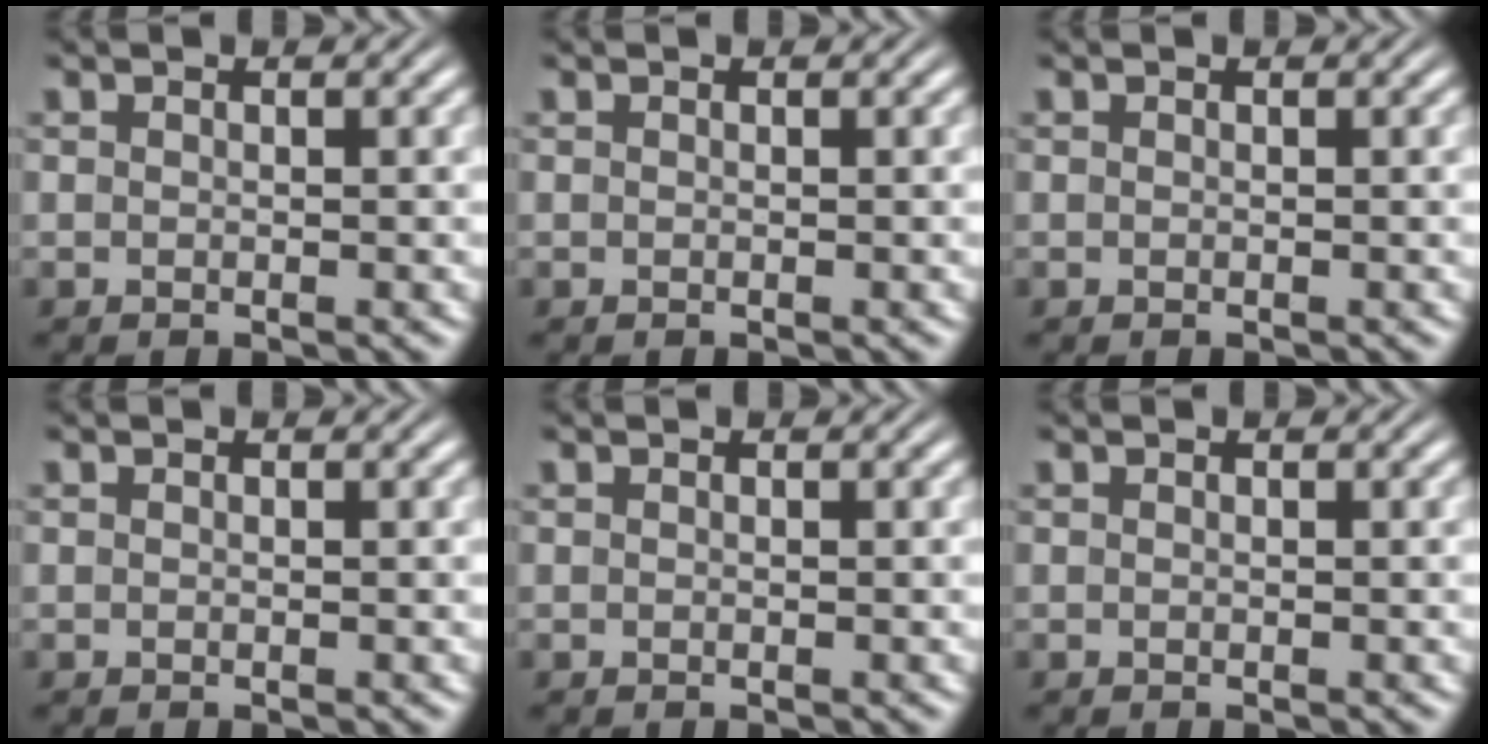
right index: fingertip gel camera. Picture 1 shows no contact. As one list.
[{"total": 0.0}, {"total": 0.0}, {"total": 0.0}, {"total": 0.0}, {"total": 0.0}]